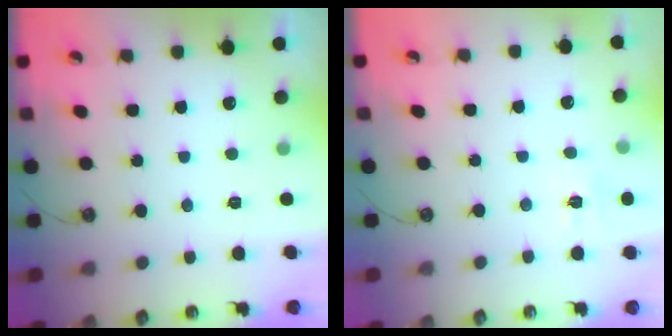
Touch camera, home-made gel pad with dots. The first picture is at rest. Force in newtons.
{"total": 5.9, "press": 5.9, "slide": 0.7}